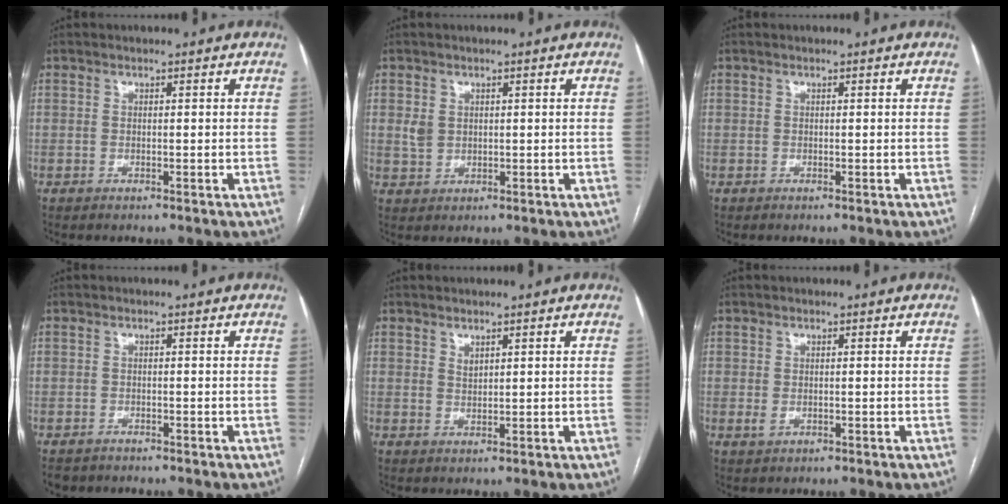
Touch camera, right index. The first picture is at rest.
{"total": 2.4, "force": [0.6, 2.0, 1.1], "torque": [-0.028, 0.006, 0.018]}
{"total": 0.0}
{"total": 2.4, "force": [-2.0, 1.3, 0.3], "torque": [-0.011, -0.004, -0.030]}
{"total": 1.2, "force": [0.9, 0.5, 0.6], "torque": [-0.010, -0.002, 0.020]}
{"total": 1.3, "force": [-0.2, 0.9, 0.9], "torque": [-0.018, -0.003, 0.001]}